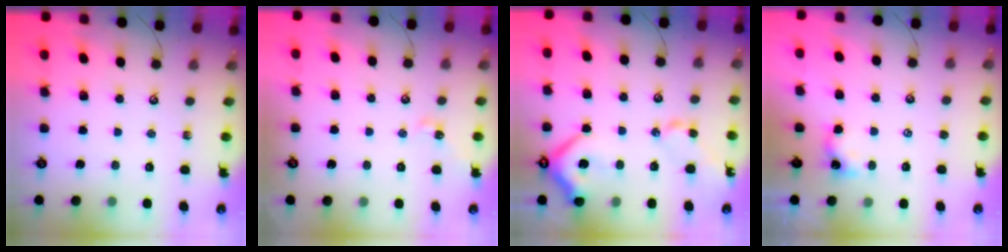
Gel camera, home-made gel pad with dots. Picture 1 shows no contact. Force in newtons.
{"total": 2.0, "press": 2.0, "slide": 0.4}
{"total": 13.1, "press": 13.0, "slide": 1.8}
{"total": 0.8, "press": 0.6, "slide": 0.4}